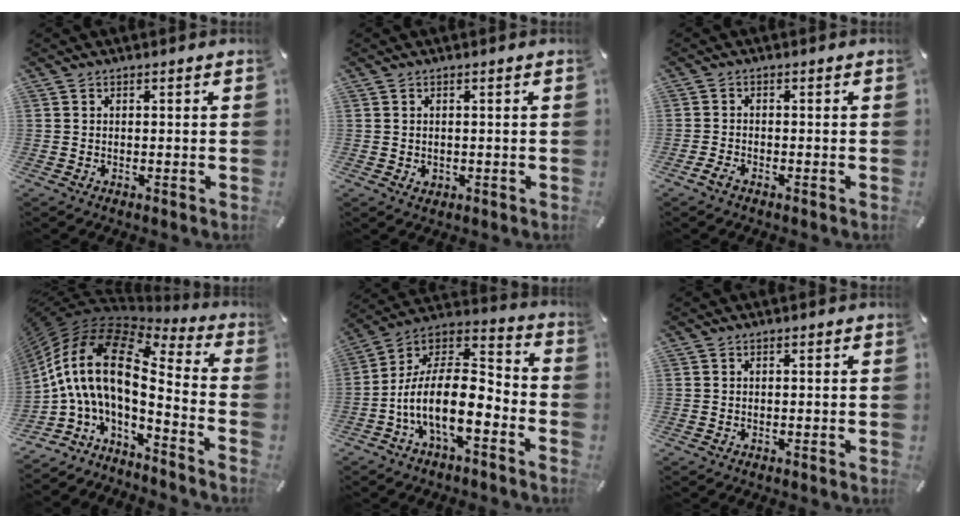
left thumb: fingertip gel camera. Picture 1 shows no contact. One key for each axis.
{"total": 1.0, "fx": 0.0, "fy": 0.9, "fz": 0.3, "tx": -0.008, "ty": 0.005, "tz": -0.001}
{"total": 1.8, "fx": -1.4, "fy": 0.7, "fz": 0.9, "tx": -0.021, "ty": 0.004, "tz": -0.028}
{"total": 14.7, "fx": 0.3, "fy": 7.0, "fz": 12.9, "tx": -0.298, "ty": -0.030, "tz": -0.011}
{"total": 15.1, "fx": -6.7, "fy": 7.0, "fz": 11.7, "tx": -0.249, "ty": 0.005, "tz": -0.116}
{"total": 0.0}